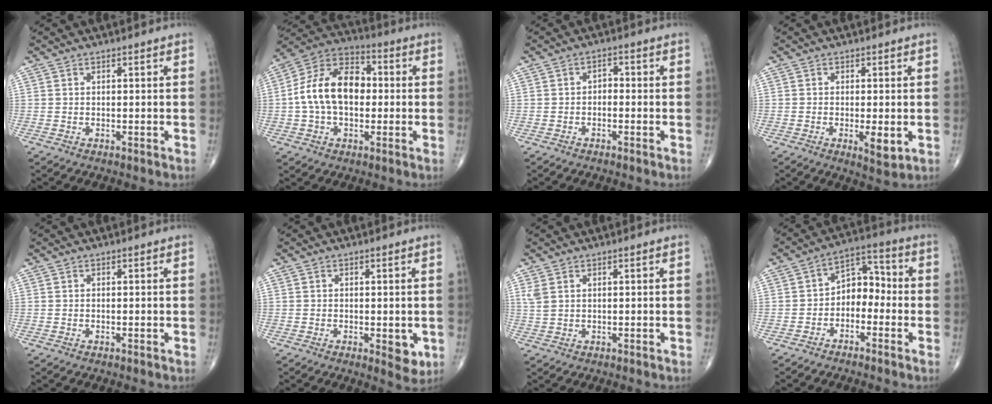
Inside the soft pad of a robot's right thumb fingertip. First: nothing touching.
{"total": 15.3, "force": [0.1, 9.9, 11.6], "torque": [-0.192, 0.035, -0.010]}
{"total": 1.7, "force": [-0.6, 1.2, 1.1], "torque": [-0.006, 0.013, -0.017]}
{"total": 3.8, "force": [-0.9, 1.2, 3.5], "torque": [-0.054, -0.011, -0.016]}
{"total": 0.0}
{"total": 4.2, "force": [-1.0, 2.0, 3.6], "torque": [-0.029, -0.007, -0.012]}
{"total": 1.9, "force": [1.0, 1.0, 1.3], "torque": [-0.032, 0.006, 0.030]}
{"total": 7.2, "force": [-2.1, 5.1, 4.7], "torque": [-0.044, 0.045, -0.052]}